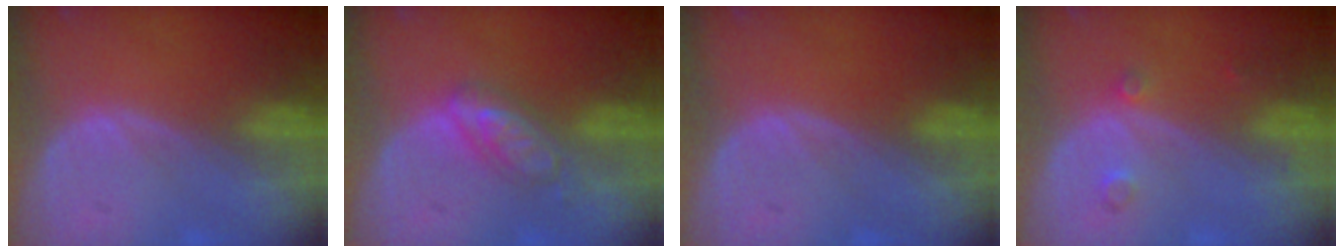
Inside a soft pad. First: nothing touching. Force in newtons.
{"total": 5.0, "press": 5.0, "slide": 0.2}
{"total": 0.0}
{"total": 2.1, "press": 1.8, "slide": 1.1}